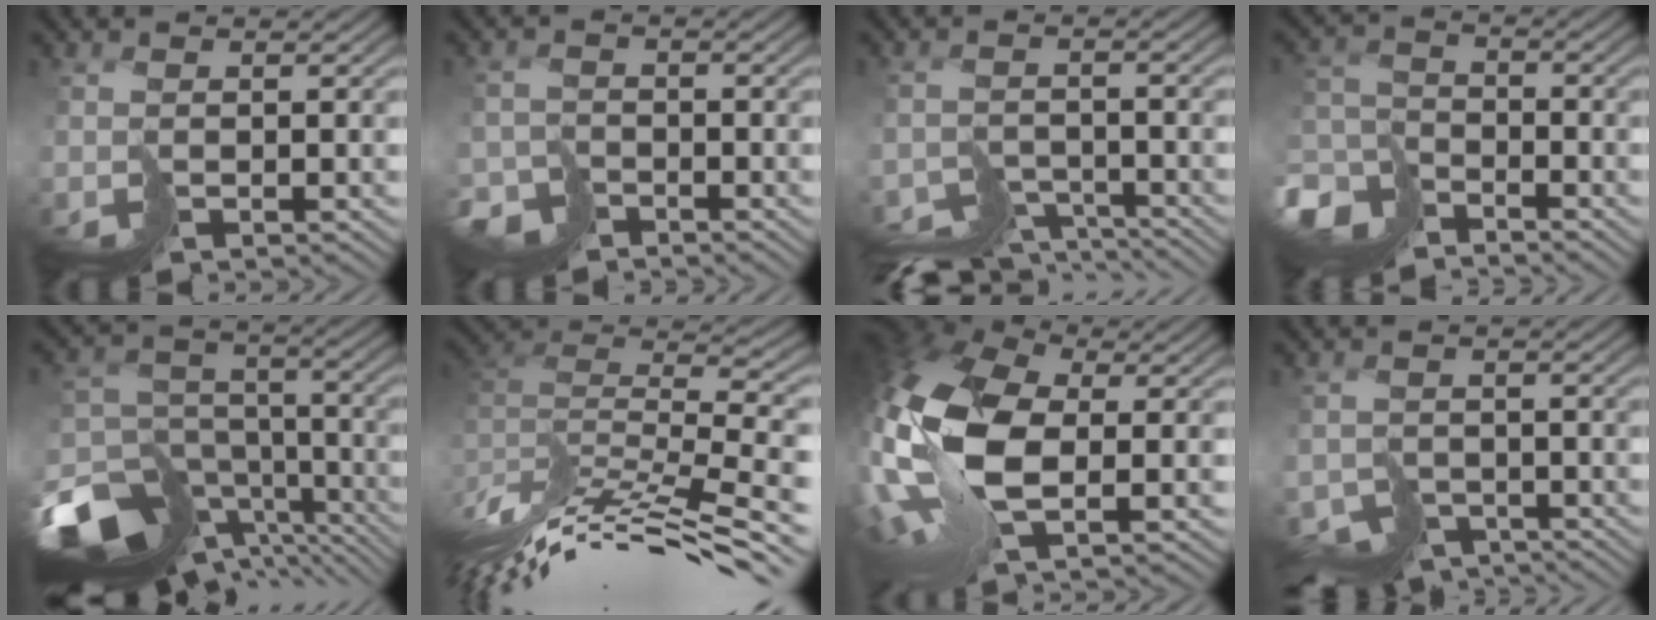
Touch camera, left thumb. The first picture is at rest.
{"total": 4.2, "force": [-3.6, 1.9, 0.9], "torque": [-0.009, -0.001, -0.080]}
{"total": 6.8, "force": [-6.2, 2.0, 1.8], "torque": [-0.019, -0.012, -0.098]}
{"total": 9.3, "force": [-7.0, 4.5, 4.0], "torque": [-0.098, -0.010, -0.155]}
{"total": 18.0, "force": [-11.8, 10.5, 8.6], "torque": [-0.210, -0.027, -0.160]}
{"total": 13.9, "force": [-3.5, 4.0, 12.8], "torque": [-0.237, 0.020, -0.053]}
{"total": 16.7, "force": [0.5, 9.0, 14.1], "torque": [-0.337, -0.015, 0.013]}
{"total": 5.0, "force": [-4.4, 2.4, 0.8], "torque": [0.000, -0.015, -0.071]}